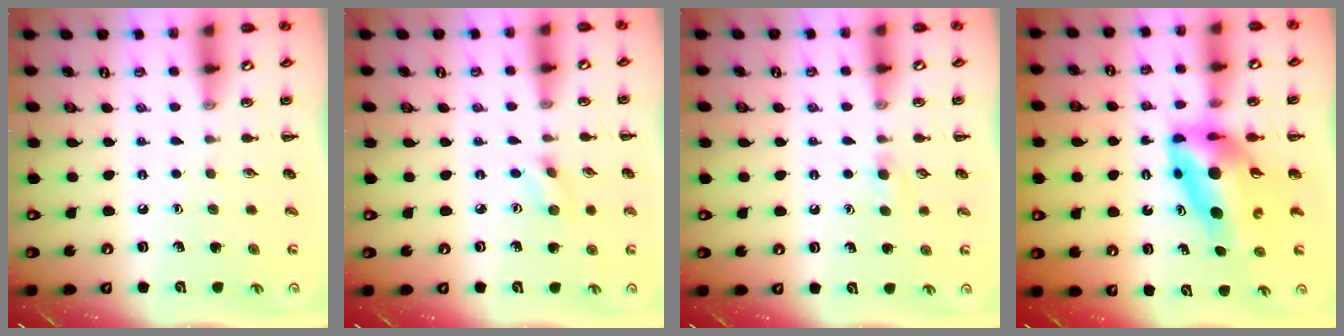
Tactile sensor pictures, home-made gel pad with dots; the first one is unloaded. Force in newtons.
{"total": 2.7, "press": 2.5, "slide": 1.0}
{"total": 3.6, "press": 3.3, "slide": 1.5}
{"total": 10.0, "press": 9.6, "slide": 3.0}